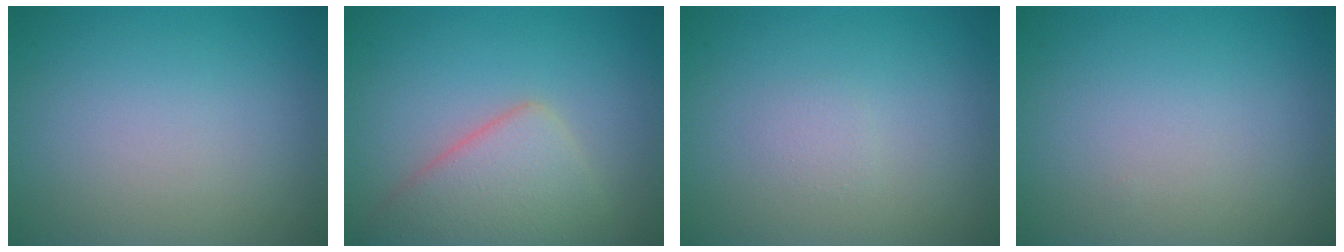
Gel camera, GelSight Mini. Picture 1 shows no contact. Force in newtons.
{"total": 5.1, "press": 5.1, "slide": 0.1}
{"total": 0.7, "press": 0.7, "slide": 0.0}
{"total": 0.0}